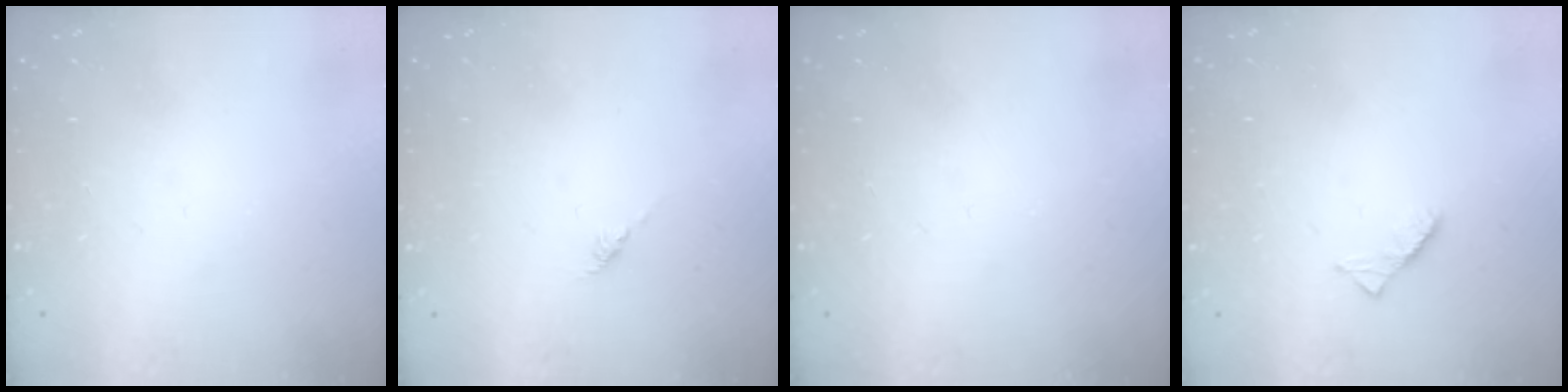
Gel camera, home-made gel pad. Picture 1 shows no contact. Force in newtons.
{"total": 0.6, "press": 0.4, "slide": 0.4}
{"total": 0.0}
{"total": 2.6, "press": 2.6, "slide": 0.4}